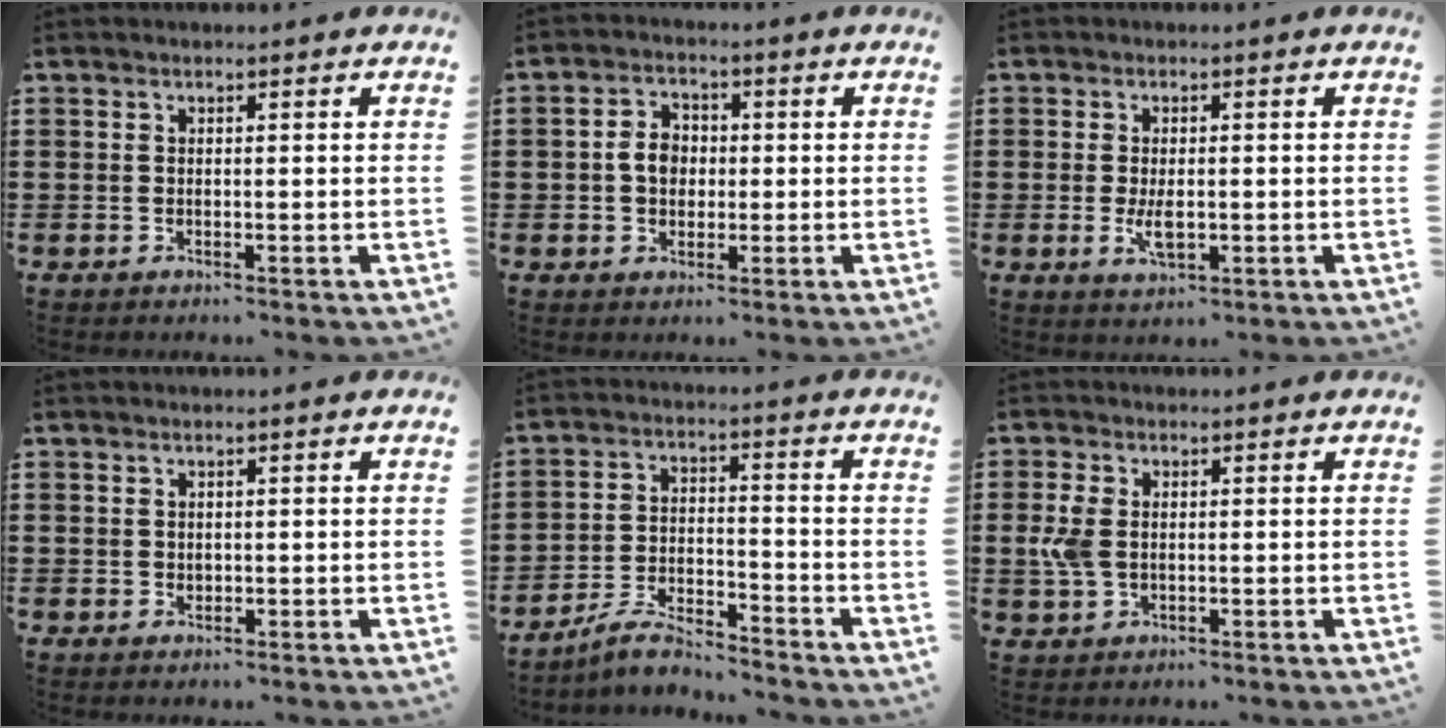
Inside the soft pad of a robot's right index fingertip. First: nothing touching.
{"total": 4.3, "force": [-0.2, 3.3, 2.7], "torque": [-0.067, 0.009, -0.009]}
{"total": 3.5, "force": [-0.4, 1.6, 3.0], "torque": [-0.071, -0.005, -0.010]}
{"total": 0.7, "force": [0.3, 0.6, 0.2], "torque": [-0.006, 0.004, 0.006]}
{"total": 5.3, "force": [-5.0, 0.7, 1.7], "torque": [-0.042, 0.005, -0.099]}
{"total": 3.7, "force": [0.0, 2.5, 2.7], "torque": [-0.081, -0.002, -0.008]}